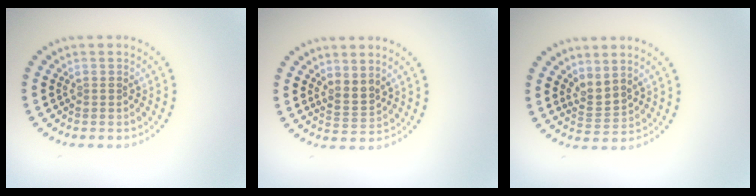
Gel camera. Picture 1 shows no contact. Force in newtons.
{"total": 2.0, "press": 1.4, "slide": 1.4}
{"total": 2.2, "press": 1.4, "slide": 1.6}